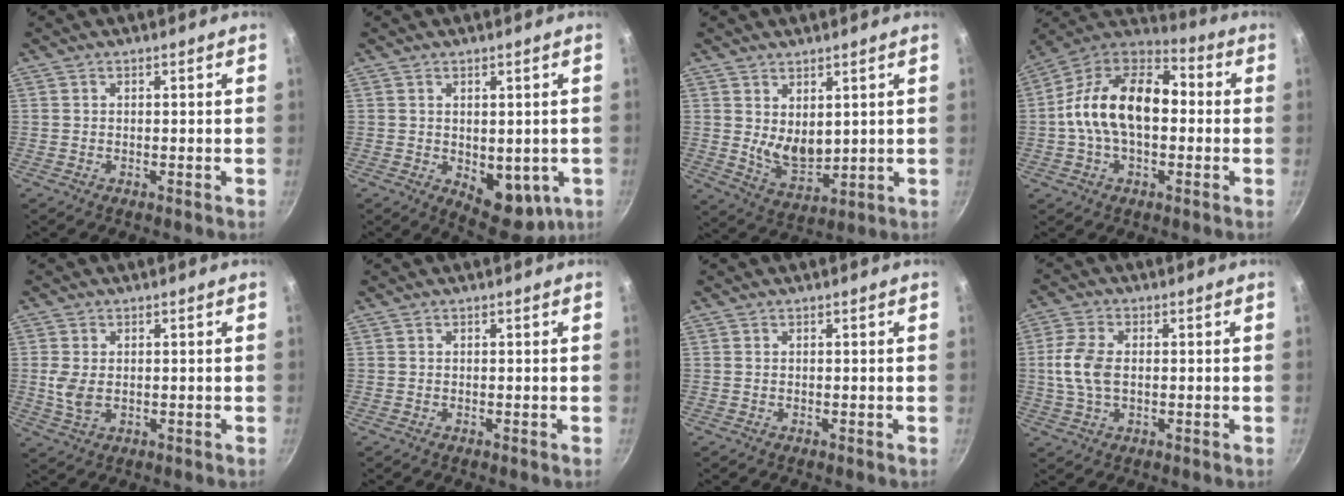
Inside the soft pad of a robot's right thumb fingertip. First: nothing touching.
{"total": 10.1, "force": [-1.6, 6.0, 7.9], "torque": [-0.071, -0.014, -0.006]}
{"total": 7.2, "force": [2.4, 4.3, 5.3], "torque": [-0.076, -0.031, 0.058]}
{"total": 19.5, "force": [-0.2, 12.0, 15.4], "torque": [-0.241, 0.045, -0.025]}
{"total": 4.6, "force": [0.2, 2.9, 3.6], "torque": [-0.073, -0.005, 0.007]}
{"total": 0.0}
{"total": 0.0}
{"total": 7.7, "force": [0.2, 4.7, 6.1], "torque": [-0.129, 0.010, 0.001]}